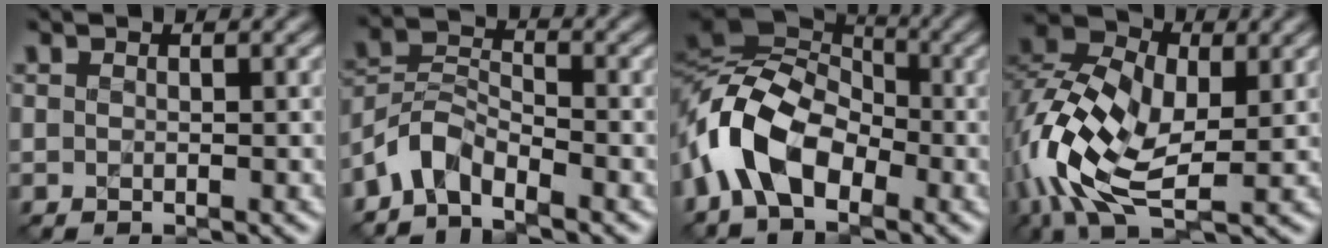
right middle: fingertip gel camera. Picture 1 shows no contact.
{"total": 3.6, "force": [-3.0, 1.5, 1.4], "torque": [-0.025, 0.010, -0.070]}
{"total": 8.6, "force": [-3.2, 5.4, 6.0], "torque": [-0.124, 0.014, -0.078]}
{"total": 10.9, "force": [-2.5, 6.1, 8.7], "torque": [-0.197, 0.007, -0.059]}